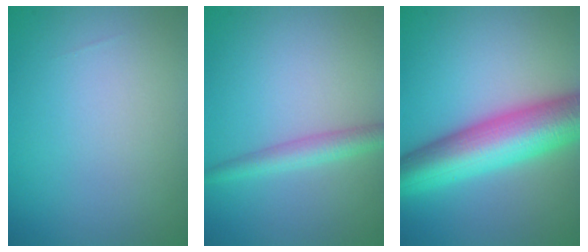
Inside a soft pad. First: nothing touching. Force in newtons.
{"total": 2.4, "press": 2.4, "slide": 0.1}
{"total": 10.0, "press": 10.0, "slide": 0.2}